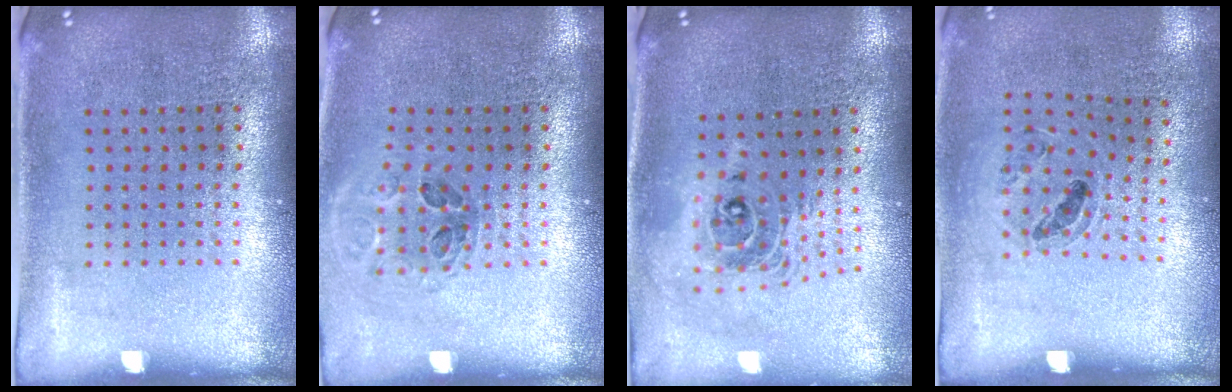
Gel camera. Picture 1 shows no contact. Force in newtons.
{"total": 0.9, "press": 0.9, "slide": 0.1}
{"total": 2.0, "press": 1.6, "slide": 1.3}
{"total": 0.9, "press": 0.8, "slide": 0.3}